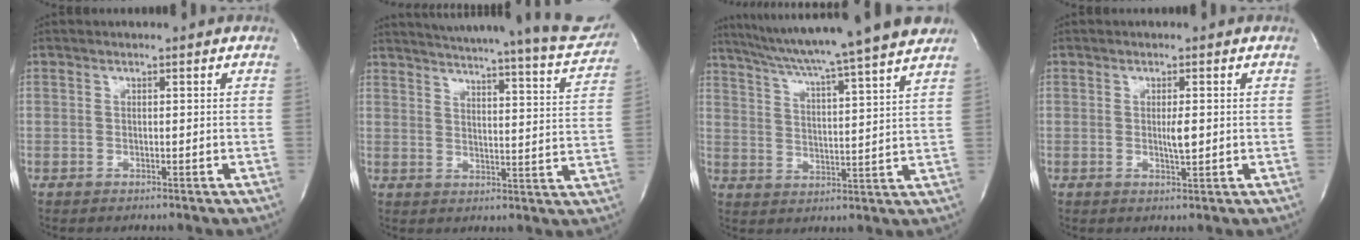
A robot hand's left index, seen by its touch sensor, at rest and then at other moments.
{"total": 24.6, "force": [22.8, 1.2, 9.3], "torque": [-0.137, -0.074, 0.271]}
{"total": 20.2, "force": [17.4, -1.4, 10.1], "torque": [-0.172, -0.009, 0.243]}
{"total": 2.2, "force": [0.1, 0.3, 2.2], "torque": [-0.040, -0.003, 0.003]}